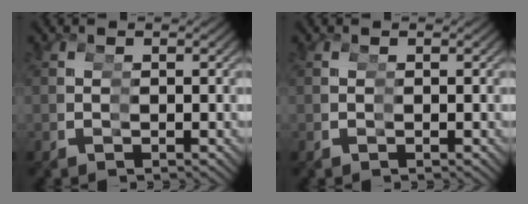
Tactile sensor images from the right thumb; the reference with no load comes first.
{"total": 0.0}